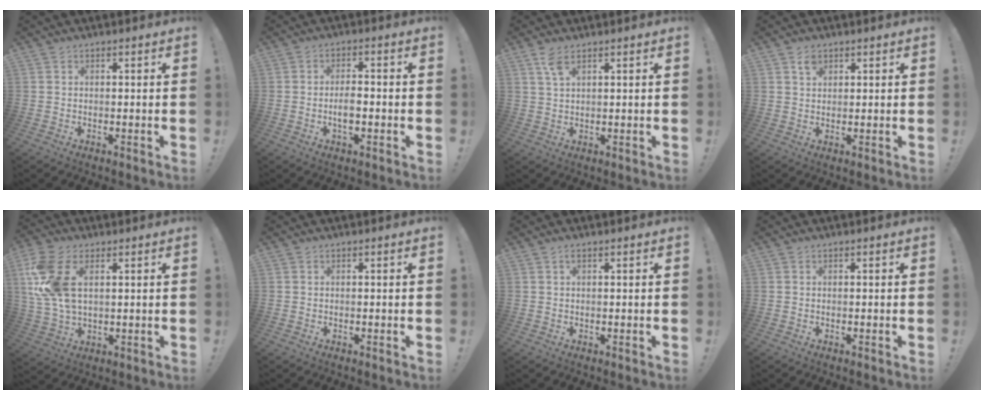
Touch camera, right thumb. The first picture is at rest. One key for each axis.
{"total": 4.5, "fx": -1.4, "fy": 2.1, "fz": 3.8, "tx": -0.061, "ty": 0.003, "tz": -0.028}
{"total": 4.5, "fx": 2.8, "fy": 1.5, "fz": 3.2, "tx": -0.061, "ty": -0.009, "tz": 0.049}
{"total": 2.4, "fx": 1.4, "fy": 1.4, "fz": 1.2, "tx": -0.009, "ty": -0.006, "tz": 0.023}
{"total": 13.5, "fx": 4.0, "fy": 7.7, "fz": 10.3, "tx": -0.208, "ty": -0.010, "tz": 0.078}
{"total": 0.0}
{"total": 0.8, "fx": 0.3, "fy": 0.2, "fz": 0.7, "tx": -0.008, "ty": -0.002, "tz": 0.004}
{"total": 0.0}